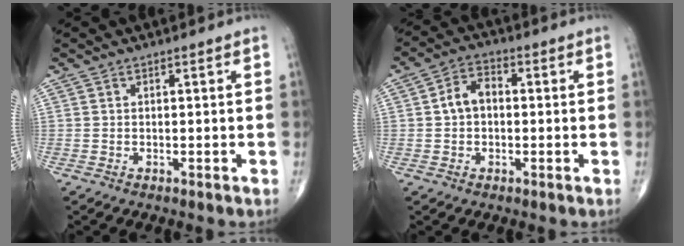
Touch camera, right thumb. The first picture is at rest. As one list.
[{"total": 5.6, "force": [0.1, 4.0, 3.9], "torque": [-0.063, 0.022, -0.007]}]